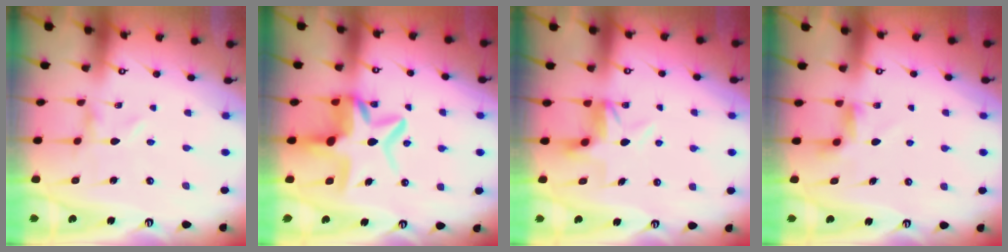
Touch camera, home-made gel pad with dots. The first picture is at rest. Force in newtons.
{"total": 12.1, "press": 11.9, "slide": 1.8}
{"total": 5.3, "press": 5.3, "slide": 0.2}
{"total": 3.2, "press": 3.2, "slide": 0.5}